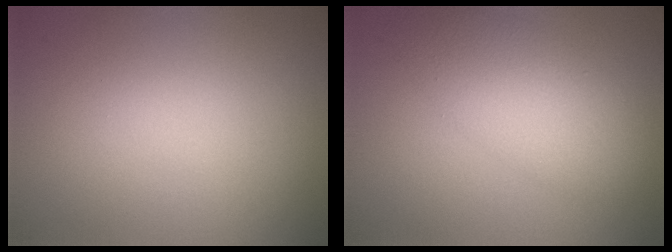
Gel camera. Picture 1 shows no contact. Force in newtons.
{"total": 4.7, "press": 4.7, "slide": 0.2}